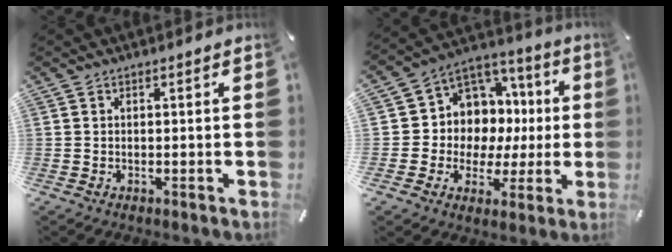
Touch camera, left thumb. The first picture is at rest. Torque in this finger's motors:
{"motor_torque": [0.25, 0.89, 0.43, 0.22, 0.11]}